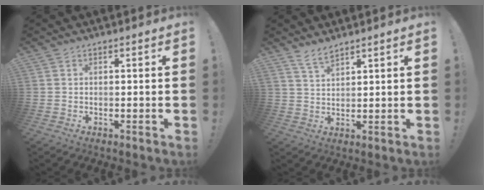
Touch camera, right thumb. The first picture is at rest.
{"total": 4.5, "force": [3.9, 1.0, 2.0], "torque": [-0.041, -0.020, 0.071]}